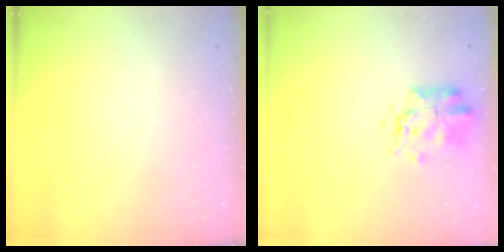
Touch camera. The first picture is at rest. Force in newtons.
{"total": 3.4, "press": 3.1, "slide": 1.4}